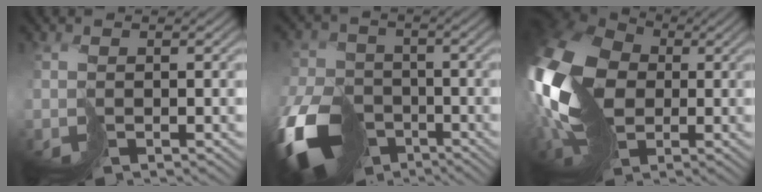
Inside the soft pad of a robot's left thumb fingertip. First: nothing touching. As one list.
[{"total": 15.6, "force": [-7.8, 10.8, 8.2], "torque": [-0.224, -0.057, -0.135]}, {"total": 18.7, "force": [-0.7, 13.6, 12.9], "torque": [-0.329, -0.020, -0.007]}]